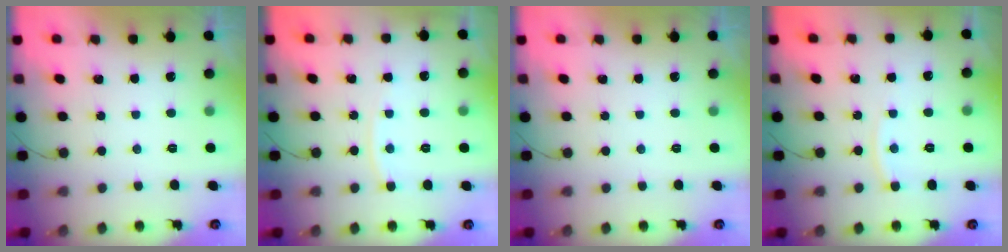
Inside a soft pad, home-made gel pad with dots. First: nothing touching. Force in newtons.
{"total": 5.4, "press": 5.3, "slide": 0.7}
{"total": 0.0}
{"total": 3.8, "press": 3.8, "slide": 0.1}